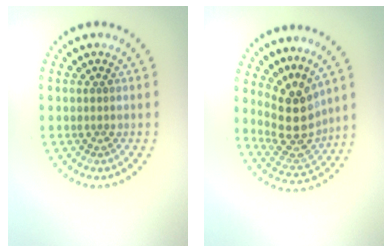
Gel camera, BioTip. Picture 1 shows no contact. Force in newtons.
{"total": 4.4, "press": 3.7, "slide": 2.3}